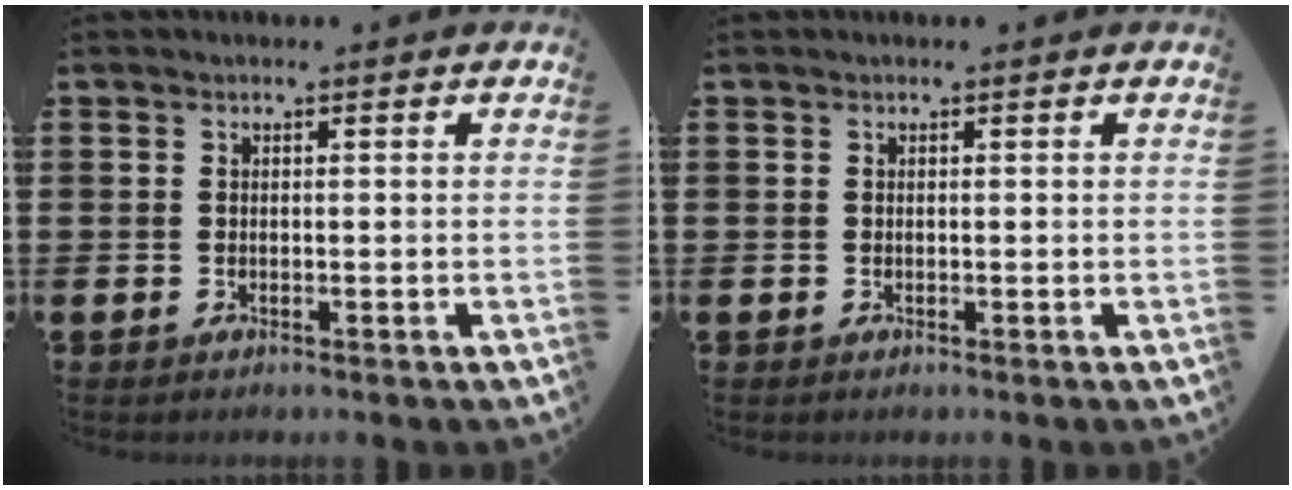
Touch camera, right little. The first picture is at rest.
{"total": 0.0}